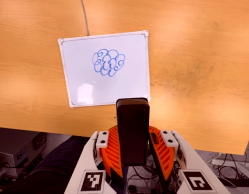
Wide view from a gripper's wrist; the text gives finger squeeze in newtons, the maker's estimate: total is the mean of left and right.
{"total": 5.6, "left": 5.7, "right": 5.5}